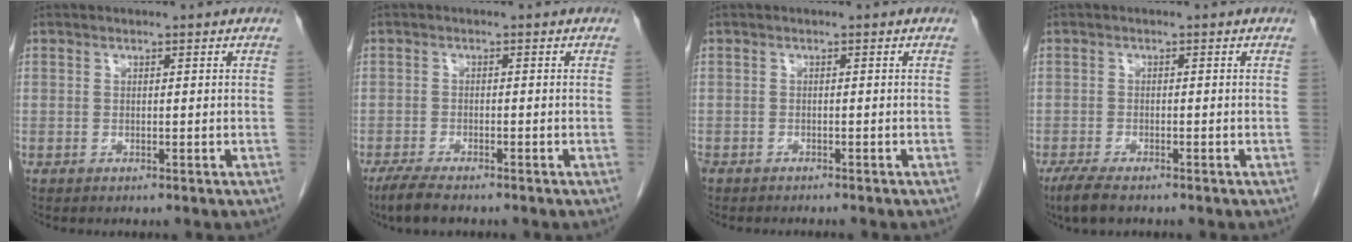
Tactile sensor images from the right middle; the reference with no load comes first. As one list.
[{"total": 4.3, "force": [-3.4, 0.8, 2.5], "torque": [-0.051, -0.011, -0.055]}, {"total": 3.6, "force": [-3.2, 1.1, 1.3], "torque": [-0.020, -0.007, -0.046]}, {"total": 4.2, "force": [-3.1, 1.1, 2.7], "torque": [-0.055, -0.011, -0.049]}]